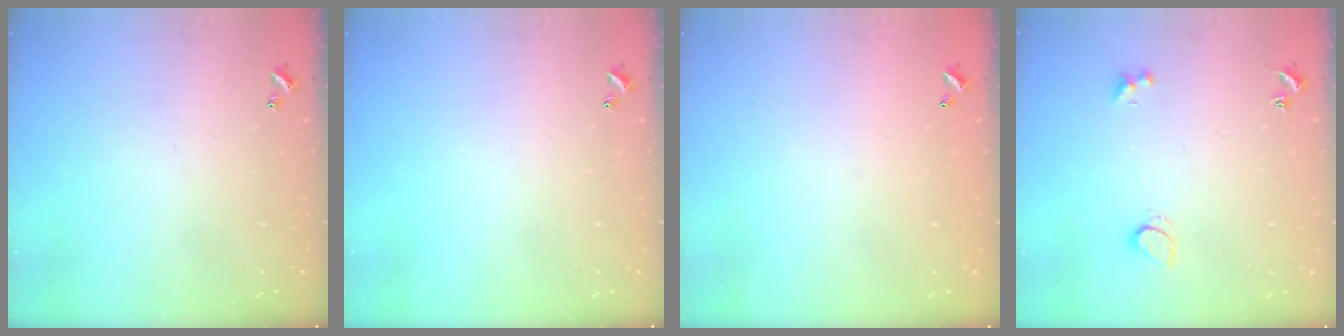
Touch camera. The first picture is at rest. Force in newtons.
{"total": 0.0}
{"total": 2.7, "press": 2.7, "slide": 0.1}
{"total": 2.5, "press": 2.4, "slide": 0.8}